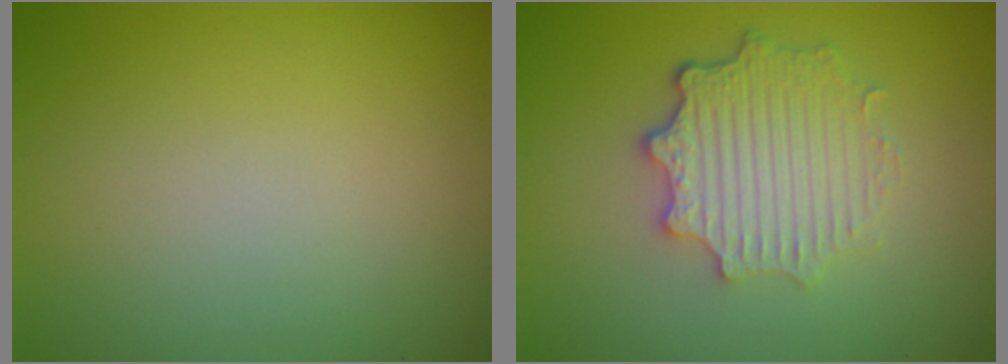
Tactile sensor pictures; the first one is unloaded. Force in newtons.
{"total": 4.6, "press": 3.6, "slide": 2.8}